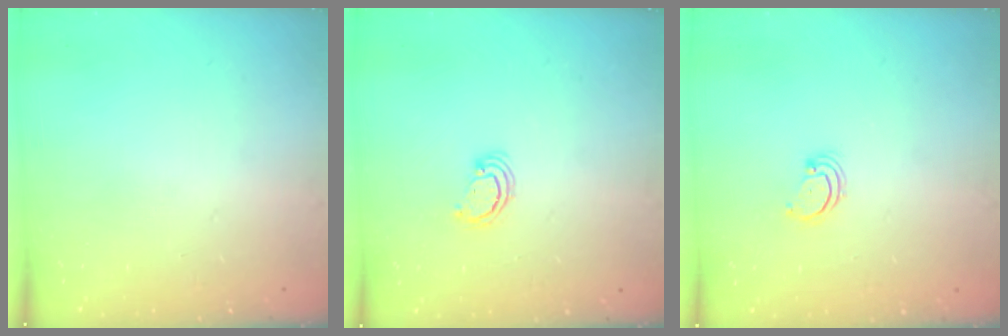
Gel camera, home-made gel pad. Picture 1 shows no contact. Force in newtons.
{"total": 2.6, "press": 2.5, "slide": 0.2}
{"total": 2.5, "press": 2.5, "slide": 0.3}